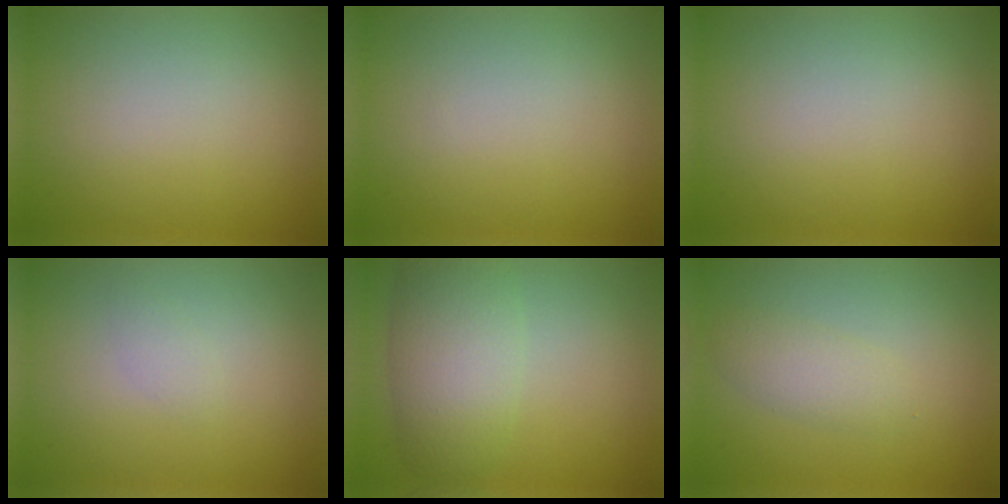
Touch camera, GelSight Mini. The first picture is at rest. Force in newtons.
{"total": 0.0}
{"total": 0.0}
{"total": 0.7, "press": 0.7, "slide": 0.1}
{"total": 5.9, "press": 5.9, "slide": 0.0}
{"total": 2.0, "press": 2.0, "slide": 0.1}